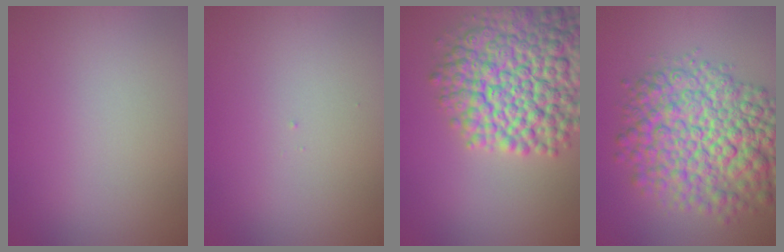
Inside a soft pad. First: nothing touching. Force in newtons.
{"total": 0.0}
{"total": 11.7, "press": 11.7, "slide": 0.5}
{"total": 10.9, "press": 10.9, "slide": 0.2}